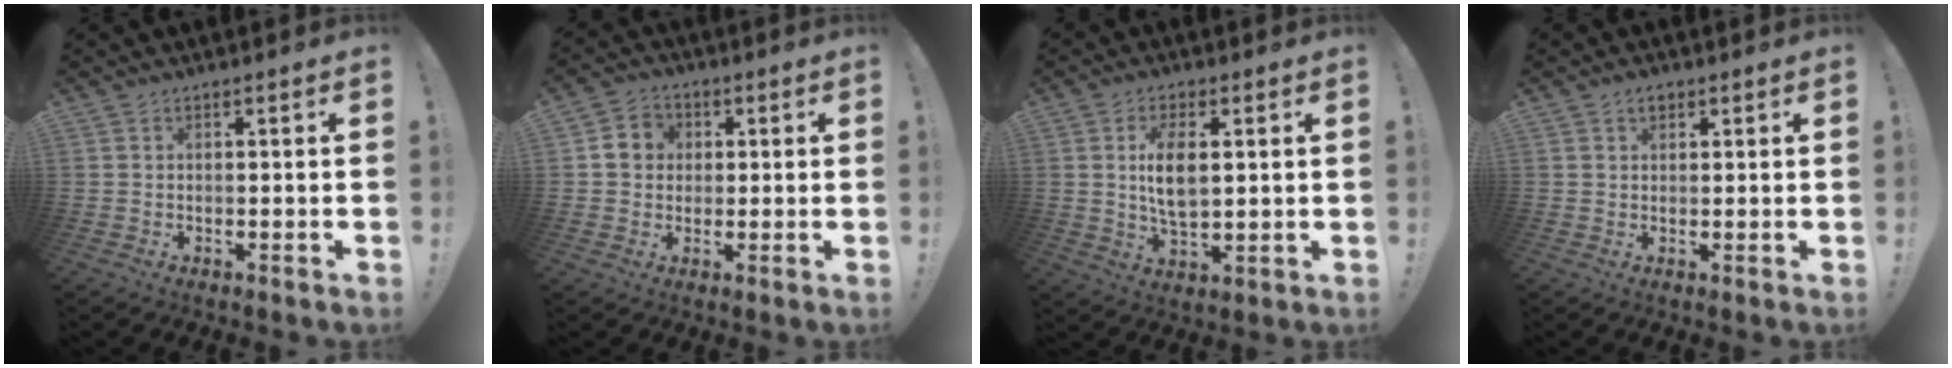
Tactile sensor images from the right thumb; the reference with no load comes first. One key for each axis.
{"total": 6.8, "fx": 1.0, "fy": 6.2, "fz": 2.5, "tx": -0.038, "ty": 0.011, "tz": 0.022}
{"total": 9.0, "fx": 1.8, "fy": 4.4, "fz": 7.6, "tx": -0.134, "ty": -0.010, "tz": 0.023}
{"total": 2.2, "fx": 1.3, "fy": 1.5, "fz": 1.0, "tx": -0.012, "ty": -0.001, "tz": 0.022}